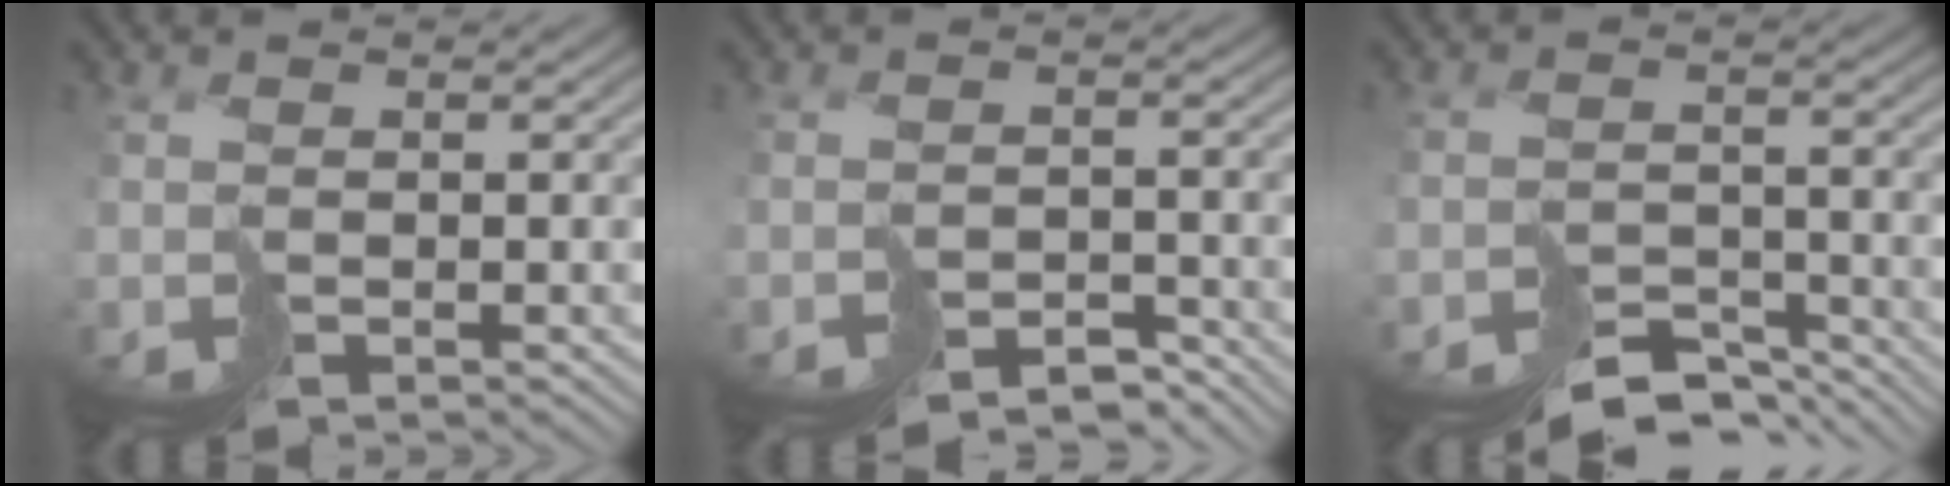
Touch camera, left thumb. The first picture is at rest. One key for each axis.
{"total": 5.0, "fx": -4.8, "fy": 1.2, "fz": 0.4, "tx": 0.008, "ty": -0.008, "tz": -0.070}
{"total": 6.4, "fx": -6.2, "fy": 1.4, "fz": 0.9, "tx": 0.001, "ty": -0.008, "tz": -0.097}